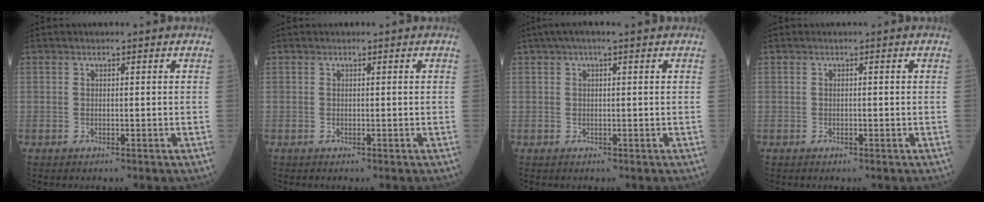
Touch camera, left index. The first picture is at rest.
{"total": 0.0}
{"total": 4.4, "force": [3.0, 0.3, 3.2], "torque": [-0.055, 0.038, 0.049]}
{"total": 0.0}